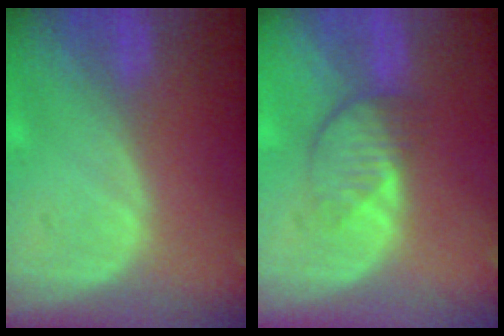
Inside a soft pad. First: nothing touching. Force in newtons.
{"total": 4.0, "press": 3.7, "slide": 1.6}